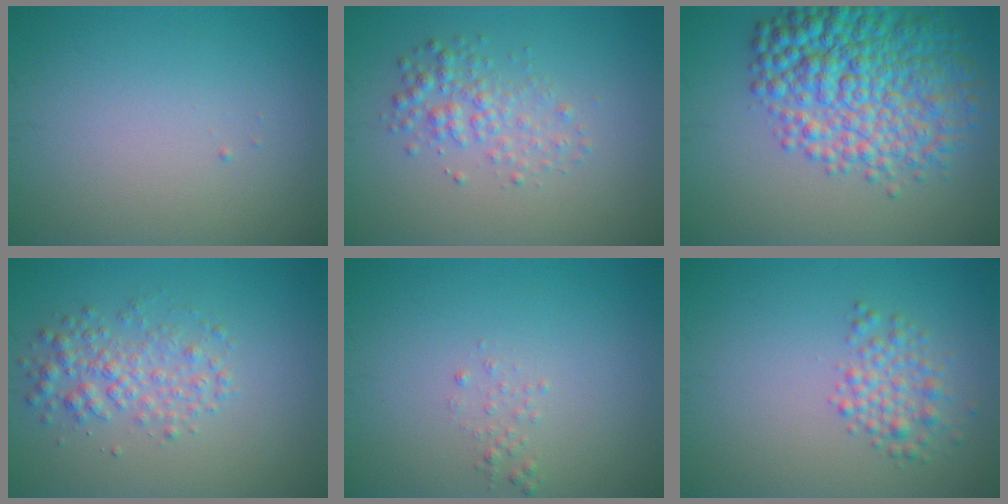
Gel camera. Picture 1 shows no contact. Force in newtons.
{"total": 2.5, "press": 2.5, "slide": 0.0}
{"total": 9.3, "press": 9.3, "slide": 0.1}
{"total": 3.0, "press": 3.0, "slide": 0.0}
{"total": 0.8, "press": 0.8, "slide": 0.1}
{"total": 2.6, "press": 2.6, "slide": 0.1}